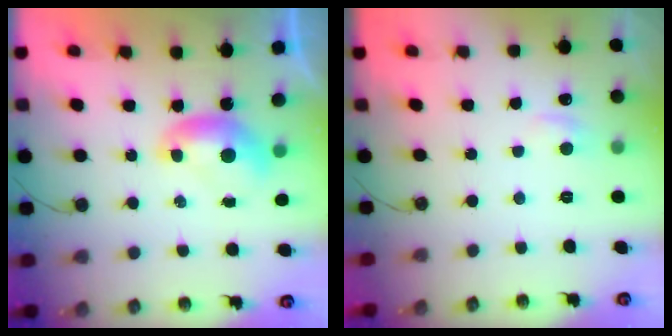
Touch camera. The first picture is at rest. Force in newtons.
{"total": 0.8, "press": 0.2, "slide": 0.8}